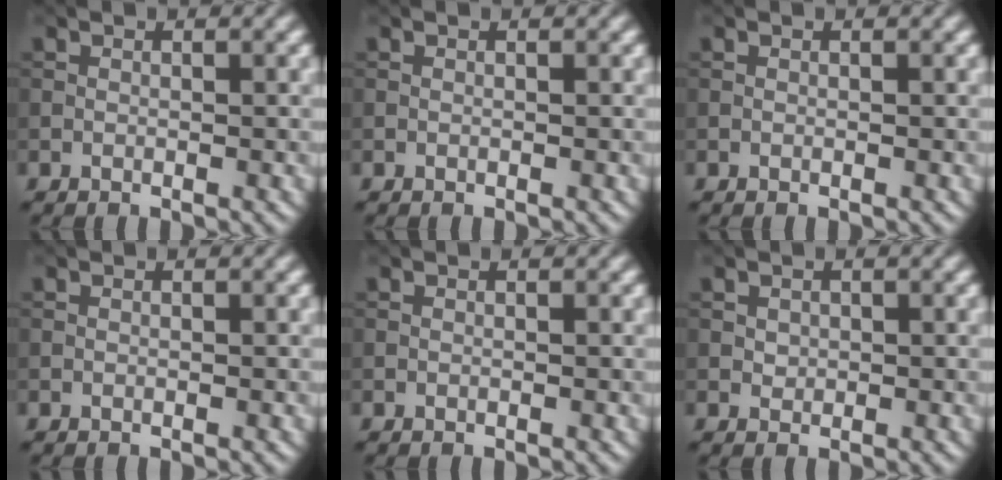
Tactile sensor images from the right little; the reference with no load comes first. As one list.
[{"total": 0.0}, {"total": 0.0}, {"total": 0.0}, {"total": 0.0}, {"total": 0.6, "force": [0.2, 0.6, 0.2], "torque": [-0.002, -0.003, 0.005]}]